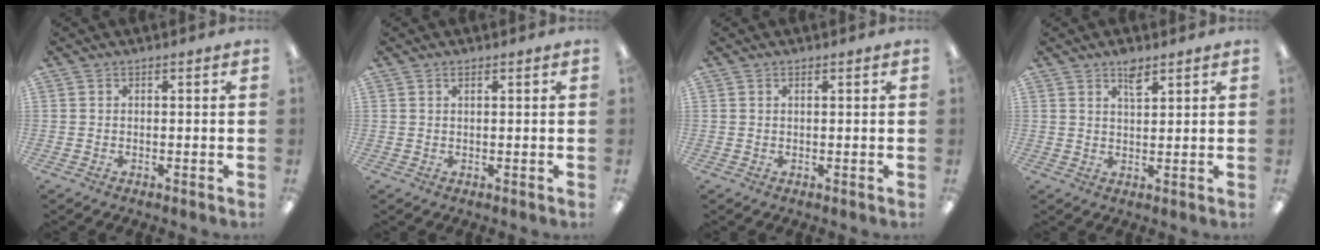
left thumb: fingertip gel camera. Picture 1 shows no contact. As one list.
[{"total": 1.1, "force": [0.7, 0.5, 0.8], "torque": [-0.009, -0.002, 0.011]}, {"total": 0.8, "force": [0.5, 0.3, 0.5], "torque": [-0.012, 0.002, 0.010]}, {"total": 4.2, "force": [3.0, 1.6, 2.5], "torque": [-0.040, -0.009, 0.051]}]